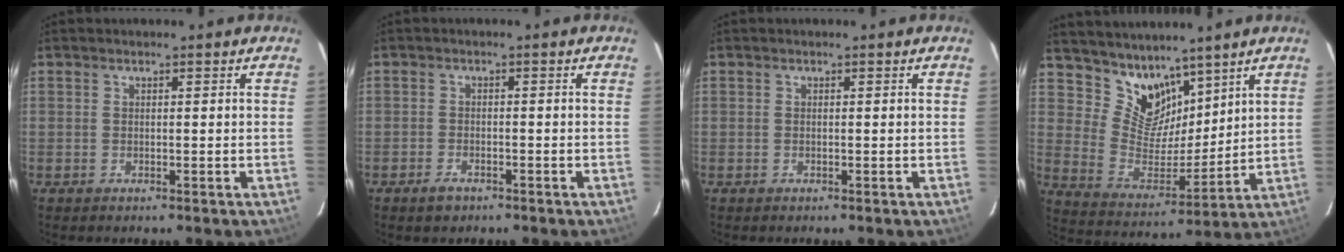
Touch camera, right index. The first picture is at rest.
{"total": 2.5, "force": [-1.8, 1.4, 1.1], "torque": [-0.025, 0.002, -0.029]}
{"total": 0.0}
{"total": 9.2, "force": [7.0, 5.3, 2.8], "torque": [-0.043, -0.002, 0.142]}